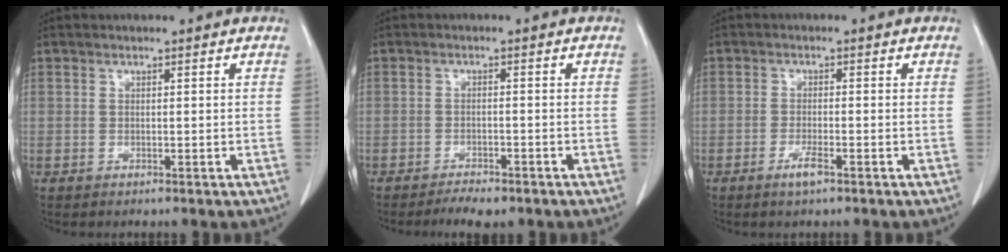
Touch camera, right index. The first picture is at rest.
{"total": 4.0, "force": [-3.2, 1.3, 2.0], "torque": [-0.029, -0.003, -0.047]}
{"total": 2.5, "force": [-1.5, 0.2, 2.0], "torque": [-0.042, -0.004, -0.028]}